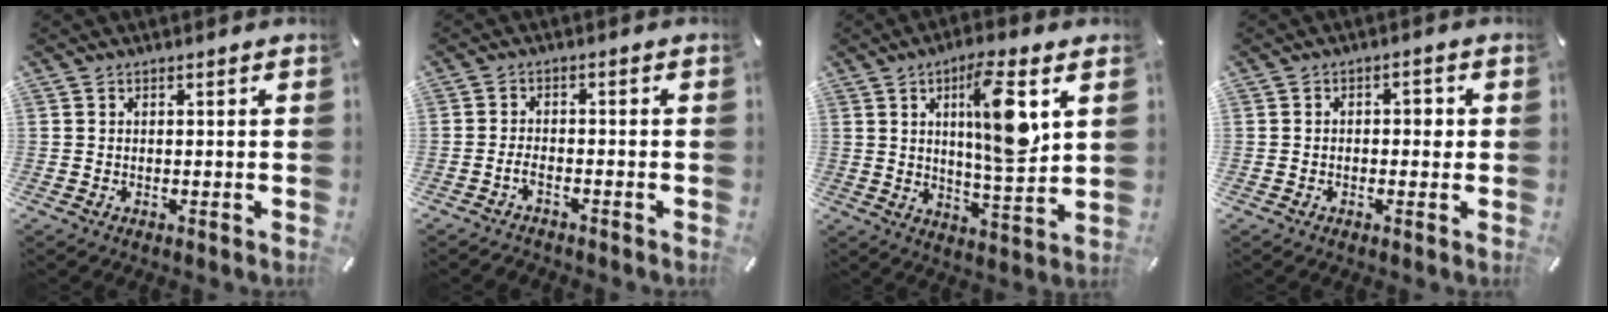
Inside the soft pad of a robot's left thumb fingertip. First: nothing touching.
{"total": 2.7, "force": [-1.9, 1.1, 1.6], "torque": [-0.034, 0.008, -0.037]}
{"total": 13.4, "force": [4.5, 3.0, 12.2], "torque": [-0.195, -0.008, 0.067]}
{"total": 2.8, "force": [-0.4, 1.7, 2.2], "torque": [-0.034, 0.006, -0.013]}